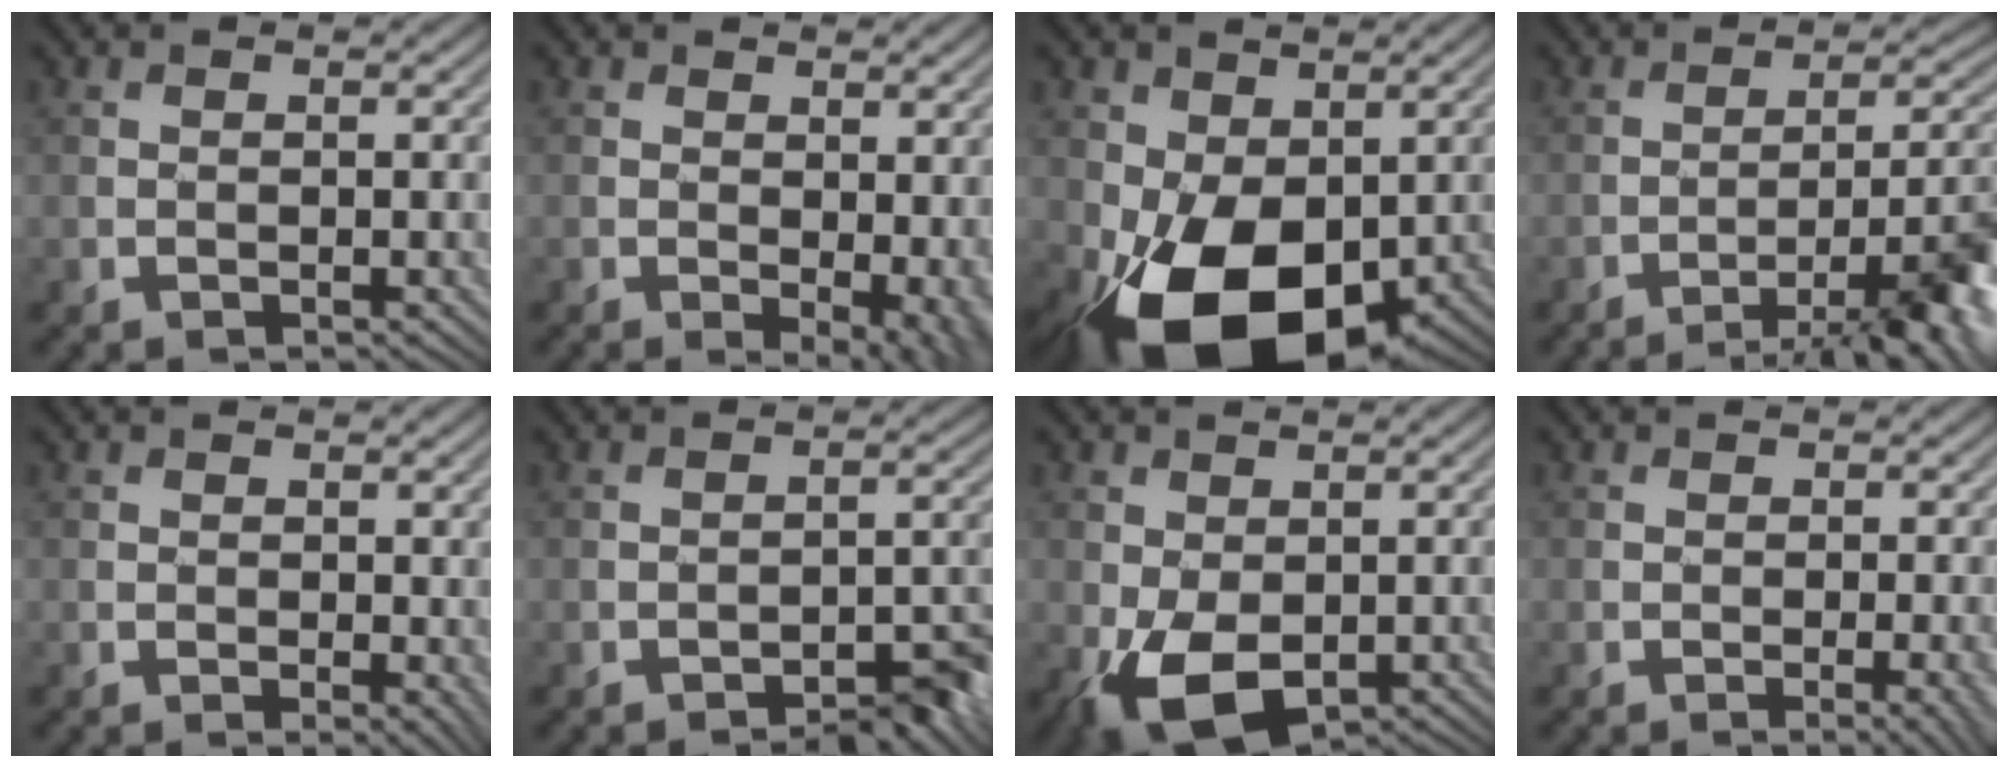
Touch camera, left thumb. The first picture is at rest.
{"total": 4.6, "force": [-0.9, 2.3, 3.9], "torque": [-0.051, -0.017, -0.001]}
{"total": 13.8, "force": [-3.7, 8.2, 10.4], "torque": [-0.192, -0.026, -0.063]}
{"total": 9.3, "force": [-5.0, 2.0, 7.6], "torque": [-0.109, 0.008, -0.073]}
{"total": 2.1, "force": [-0.4, 1.2, 1.7], "torque": [-0.018, -0.013, 0.002]}
{"total": 4.5, "force": [-3.3, 1.3, 2.7], "torque": [-0.031, 0.007, -0.049]}
{"total": 7.0, "force": [-2.3, 4.2, 5.1], "torque": [-0.116, -0.014, -0.045]}
{"total": 2.7, "force": [-1.3, 0.4, 2.4], "torque": [-0.032, -0.004, -0.011]}